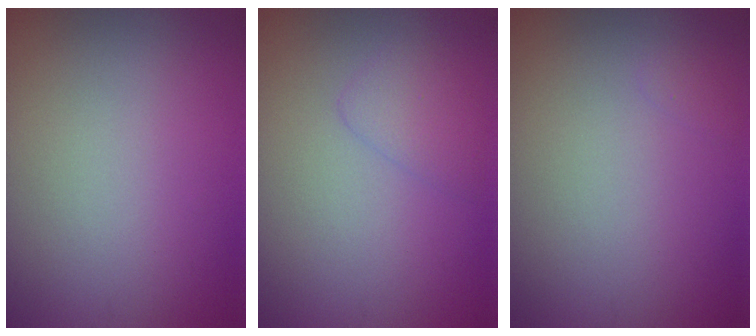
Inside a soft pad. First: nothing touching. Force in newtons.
{"total": 1.8, "press": 1.8, "slide": 0.1}
{"total": 0.5, "press": 0.5, "slide": 0.0}